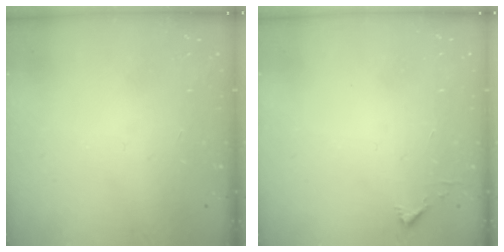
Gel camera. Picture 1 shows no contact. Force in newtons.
{"total": 2.3, "press": 2.3, "slide": 0.2}